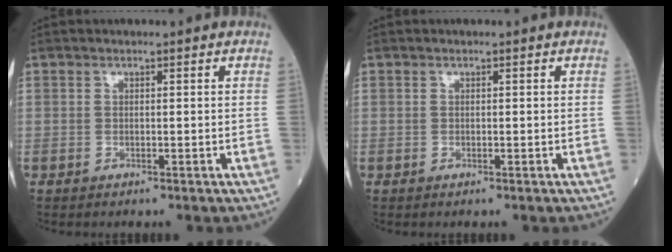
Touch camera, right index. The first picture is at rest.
{"total": 0.0}